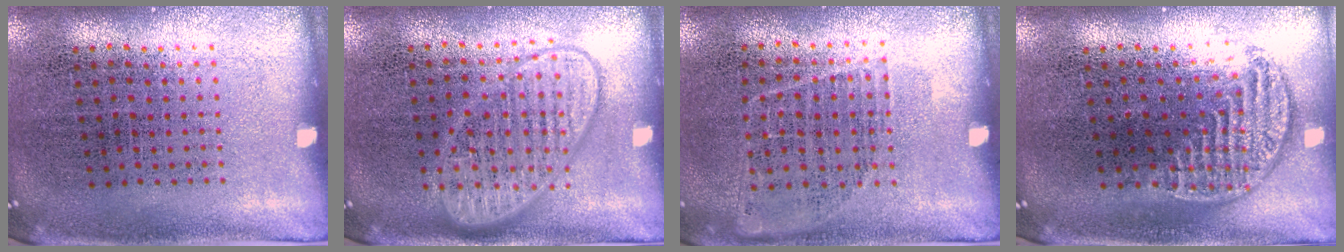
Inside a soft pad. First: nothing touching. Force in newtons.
{"total": 2.9, "press": 2.9, "slide": 0.5}
{"total": 0.9, "press": 0.8, "slide": 0.4}
{"total": 1.2, "press": 1.0, "slide": 0.6}